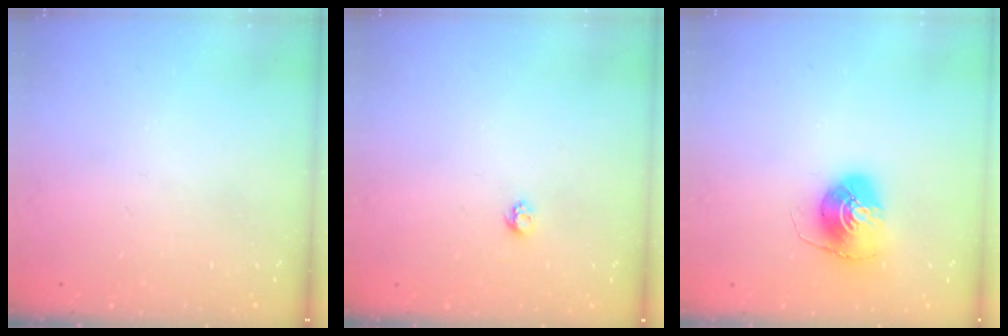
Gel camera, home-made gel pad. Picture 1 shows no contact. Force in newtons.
{"total": 3.8, "press": 3.7, "slide": 0.5}
{"total": 8.8, "press": 8.8, "slide": 0.1}